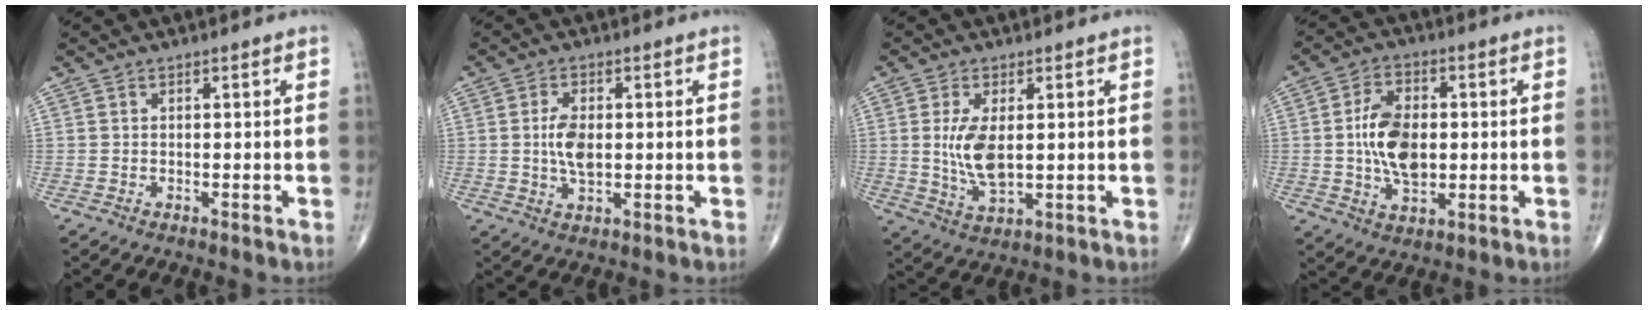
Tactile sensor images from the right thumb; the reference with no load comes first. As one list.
[{"total": 5.6, "force": [0.2, 2.9, 4.7], "torque": [-0.091, -0.003, 0.004]}, {"total": 7.8, "force": [0.8, 3.5, 6.9], "torque": [-0.138, -0.015, 0.024]}, {"total": 11.0, "force": [0.1, 6.6, 8.8], "torque": [-0.145, 0.004, 0.004]}]